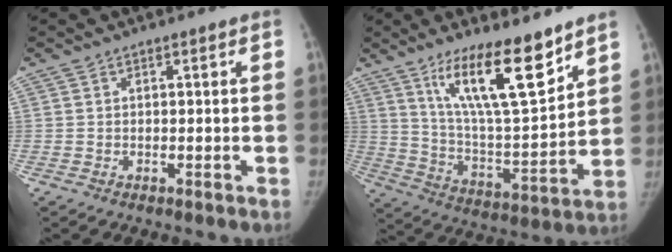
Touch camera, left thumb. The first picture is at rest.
{"total": 17.6, "force": [11.5, 4.1, 12.8], "torque": [-0.190, -0.076, 0.211]}